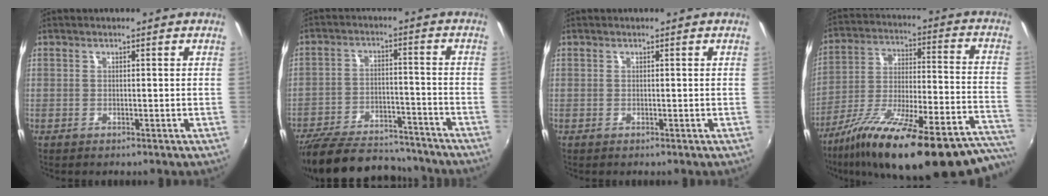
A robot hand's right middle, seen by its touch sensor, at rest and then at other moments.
{"total": 21.6, "force": [-18.5, 6.6, 9.0], "torque": [-0.190, -0.016, -0.269]}
{"total": 0.0}
{"total": 35.4, "force": [-27.7, 7.6, 20.7], "torque": [-0.292, -0.044, -0.398]}